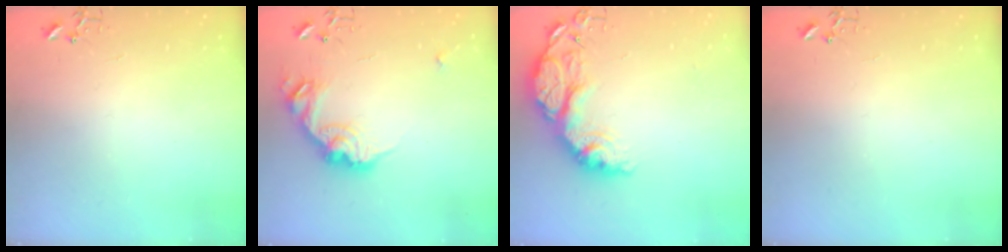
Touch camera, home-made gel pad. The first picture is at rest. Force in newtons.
{"total": 16.0, "press": 16.0, "slide": 0.3}
{"total": 19.9, "press": 19.9, "slide": 1.4}
{"total": 0.0}